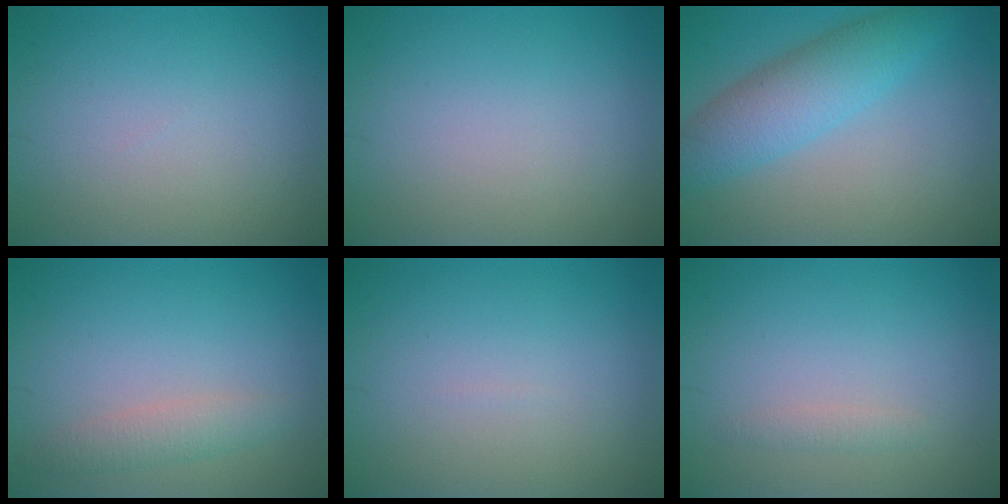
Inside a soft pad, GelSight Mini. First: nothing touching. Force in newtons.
{"total": 0.0}
{"total": 5.3, "press": 5.3, "slide": 0.1}
{"total": 2.0, "press": 2.0, "slide": 0.1}
{"total": 0.0}
{"total": 0.8, "press": 0.8, "slide": 0.0}